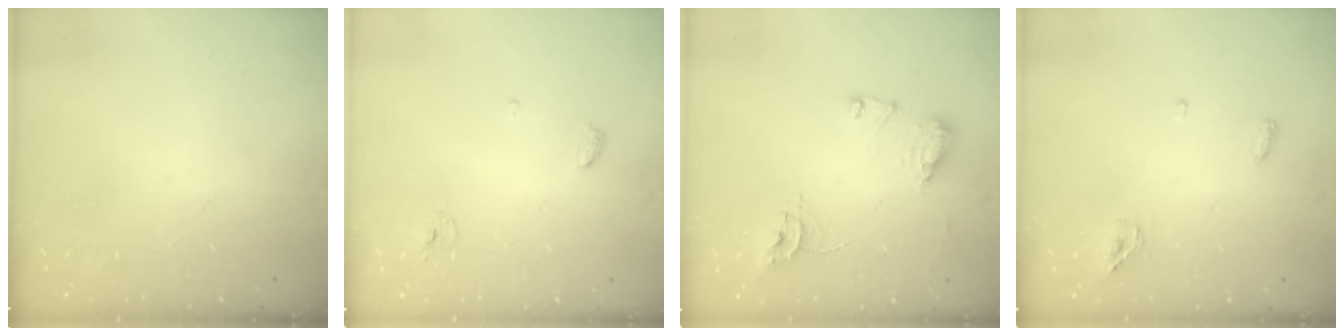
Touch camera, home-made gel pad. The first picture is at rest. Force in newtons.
{"total": 4.0, "press": 4.0, "slide": 0.3}
{"total": 12.1, "press": 12.0, "slide": 1.2}
{"total": 4.4, "press": 4.3, "slide": 0.9}